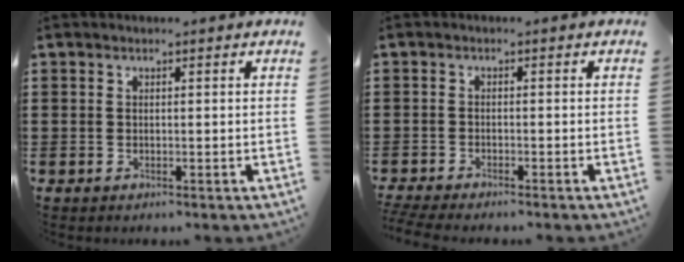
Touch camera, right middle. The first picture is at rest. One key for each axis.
{"total": 1.9, "fx": -1.8, "fy": 0.0, "fz": 0.5, "tx": -0.016, "ty": -0.003, "tz": -0.038}